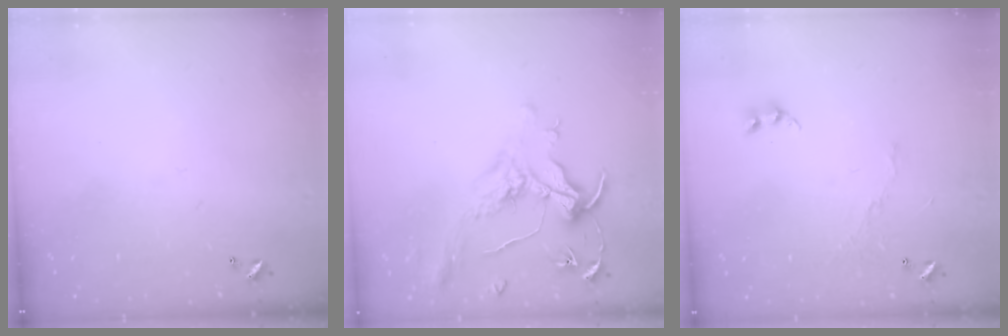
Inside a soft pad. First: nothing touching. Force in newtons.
{"total": 1.5, "press": 1.3, "slide": 0.7}
{"total": 5.6, "press": 5.6, "slide": 0.4}